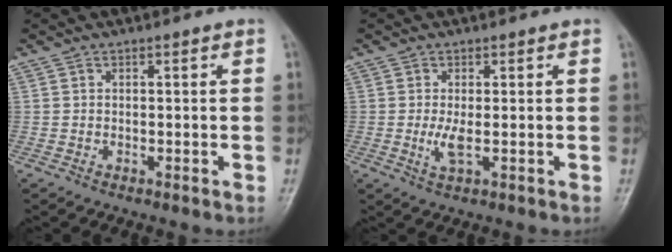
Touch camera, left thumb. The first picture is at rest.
{"total": 2.9, "force": [0.0, 1.1, 2.7], "torque": [-0.059, -0.009, 0.001]}